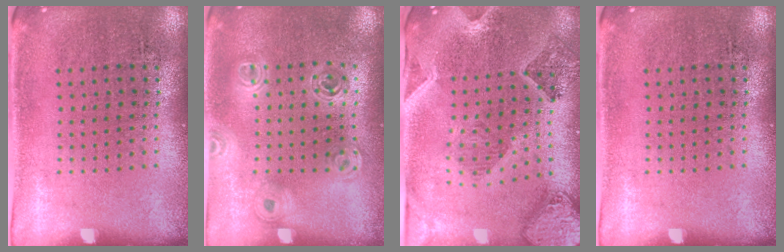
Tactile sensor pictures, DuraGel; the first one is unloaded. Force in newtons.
{"total": 1.4, "press": 1.3, "slide": 0.6}
{"total": 2.1, "press": 1.9, "slide": 0.7}
{"total": 0.0}